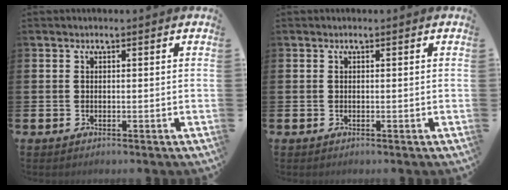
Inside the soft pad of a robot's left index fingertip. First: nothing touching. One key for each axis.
{"total": 0.0}